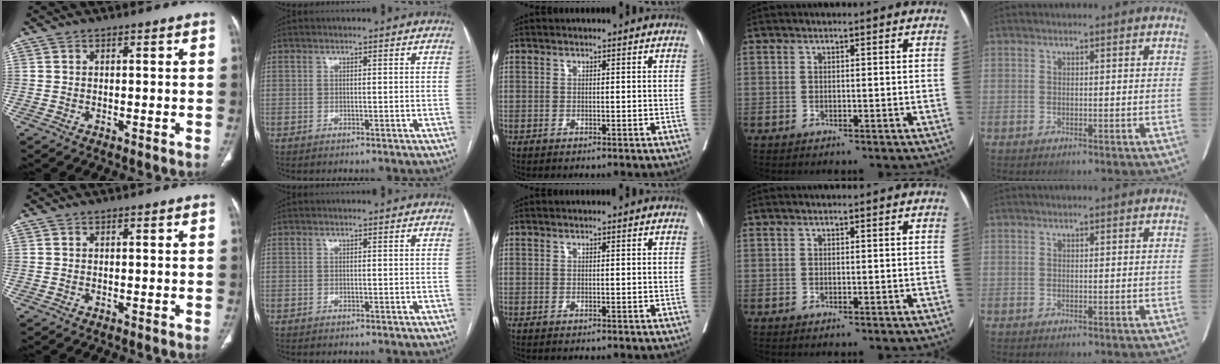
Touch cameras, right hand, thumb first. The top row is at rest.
{}